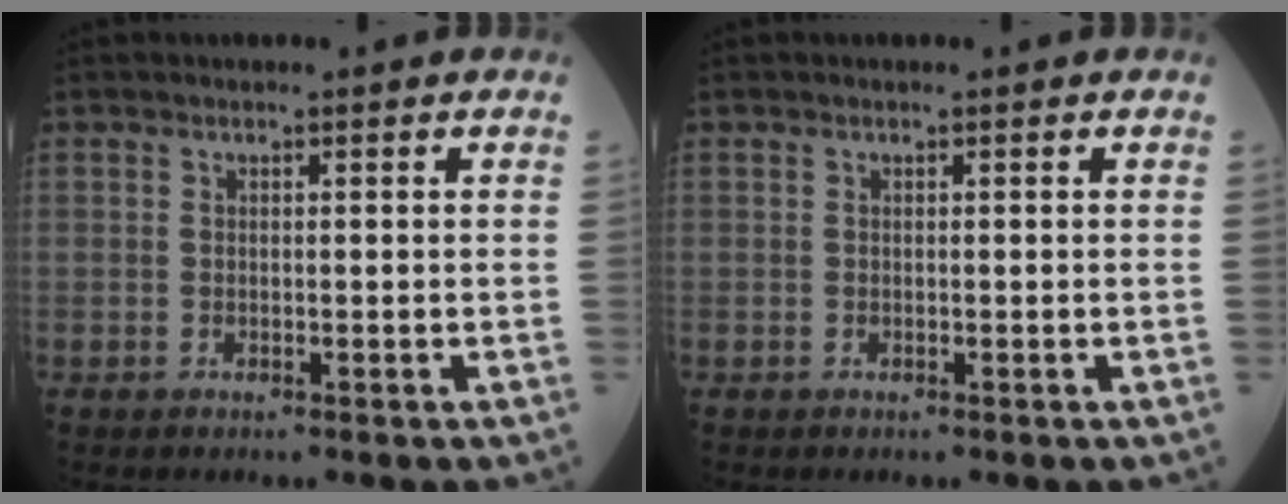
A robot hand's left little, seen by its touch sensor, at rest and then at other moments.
{"total": 0.0}